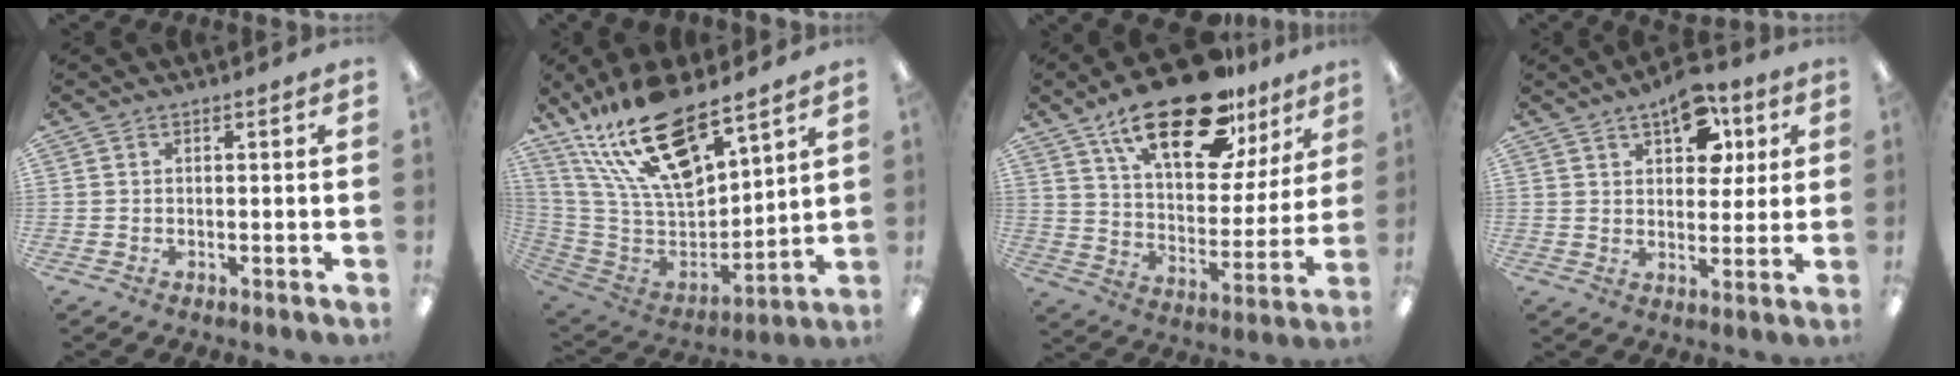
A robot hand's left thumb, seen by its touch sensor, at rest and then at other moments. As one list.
[{"total": 23.9, "force": [16.4, 9.4, 14.6], "torque": [-0.271, -0.104, 0.287]}, {"total": 23.7, "force": [16.2, 9.6, 14.5], "torque": [-0.229, -0.091, 0.274]}, {"total": 10.7, "force": [6.0, 6.0, 6.4], "torque": [-0.074, -0.021, 0.102]}]